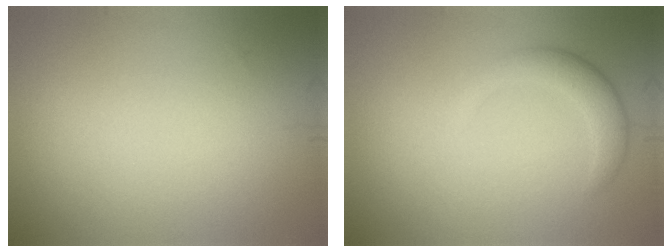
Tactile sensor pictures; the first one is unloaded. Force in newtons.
{"total": 2.5, "press": 2.5, "slide": 0.1}